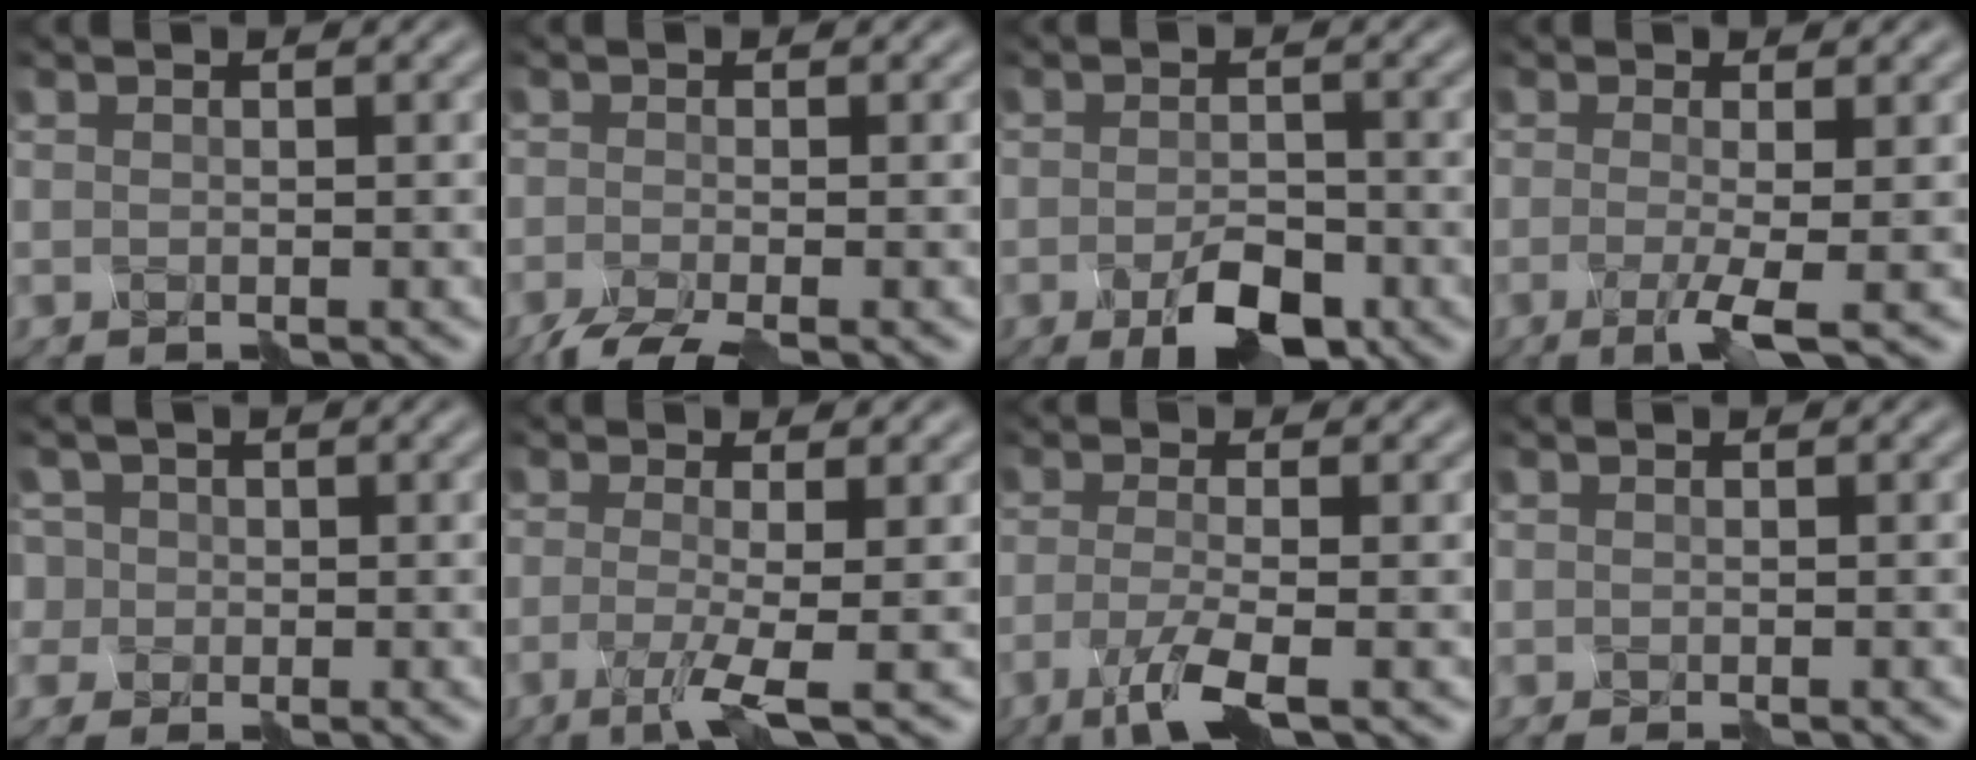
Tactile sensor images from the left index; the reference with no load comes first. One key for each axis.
{"total": 3.2, "fx": -2.6, "fy": 0.3, "fz": 1.7, "tx": -0.050, "ty": -0.004, "tz": -0.059}
{"total": 3.6, "fx": -2.3, "fy": 1.2, "fz": 2.5, "tx": -0.054, "ty": 0.001, "tz": -0.041}
{"total": 3.7, "fx": -1.4, "fy": 0.4, "fz": 3.4, "tx": -0.077, "ty": -0.003, "tz": -0.031}
{"total": 3.7, "fx": 0.8, "fy": 3.4, "fz": 1.1, "tx": -0.040, "ty": 0.029, "tz": -0.020}
{"total": 4.1, "fx": -1.7, "fy": 0.4, "fz": 3.7, "tx": -0.081, "ty": -0.005, "tz": -0.042}
{"total": 3.9, "fx": -2.3, "fy": 0.5, "fz": 3.2, "tx": -0.078, "ty": -0.002, "tz": -0.055}
{"total": 0.5, "fx": -0.4, "fy": 0.1, "fz": 0.4, "tx": -0.006, "ty": -0.003, "tz": -0.007}